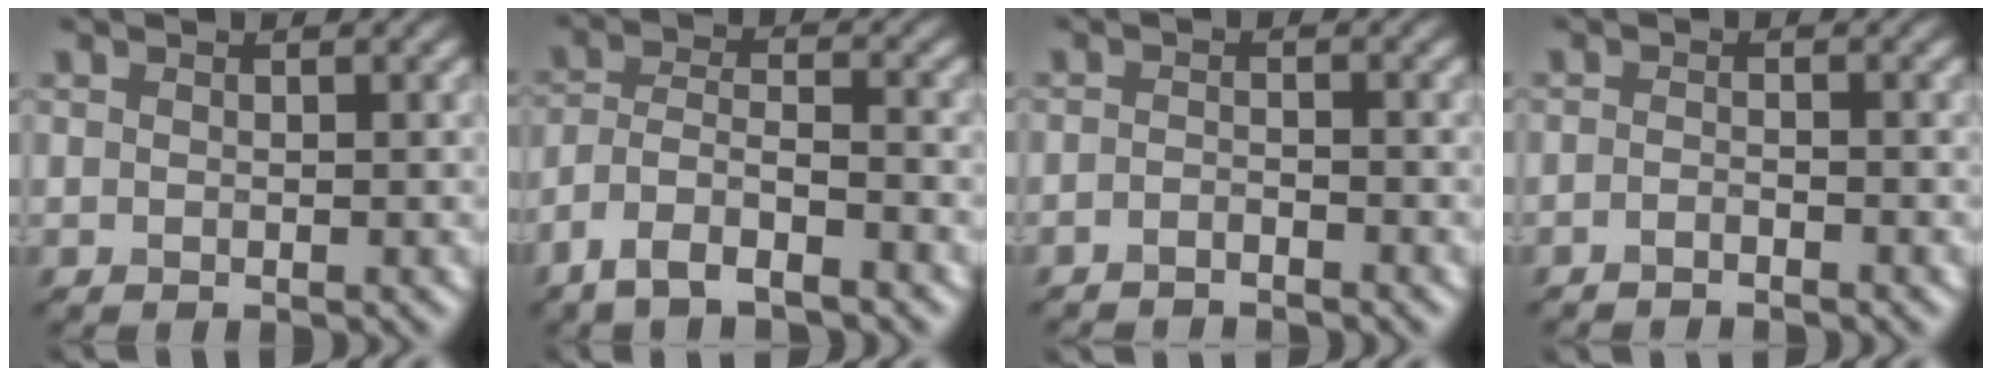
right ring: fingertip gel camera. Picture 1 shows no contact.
{"total": 4.7, "force": [-3.5, 1.4, 2.8], "torque": [-0.055, 0.001, -0.072]}
{"total": 1.5, "force": [-1.4, 0.2, 0.4], "torque": [-0.008, -0.004, -0.027]}
{"total": 1.2, "force": [-1.1, 0.2, 0.5], "torque": [-0.010, -0.005, -0.022]}